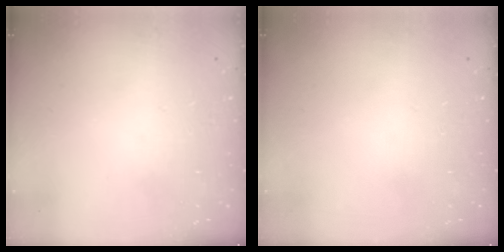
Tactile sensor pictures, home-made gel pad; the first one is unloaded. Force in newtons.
{"total": 0.0}